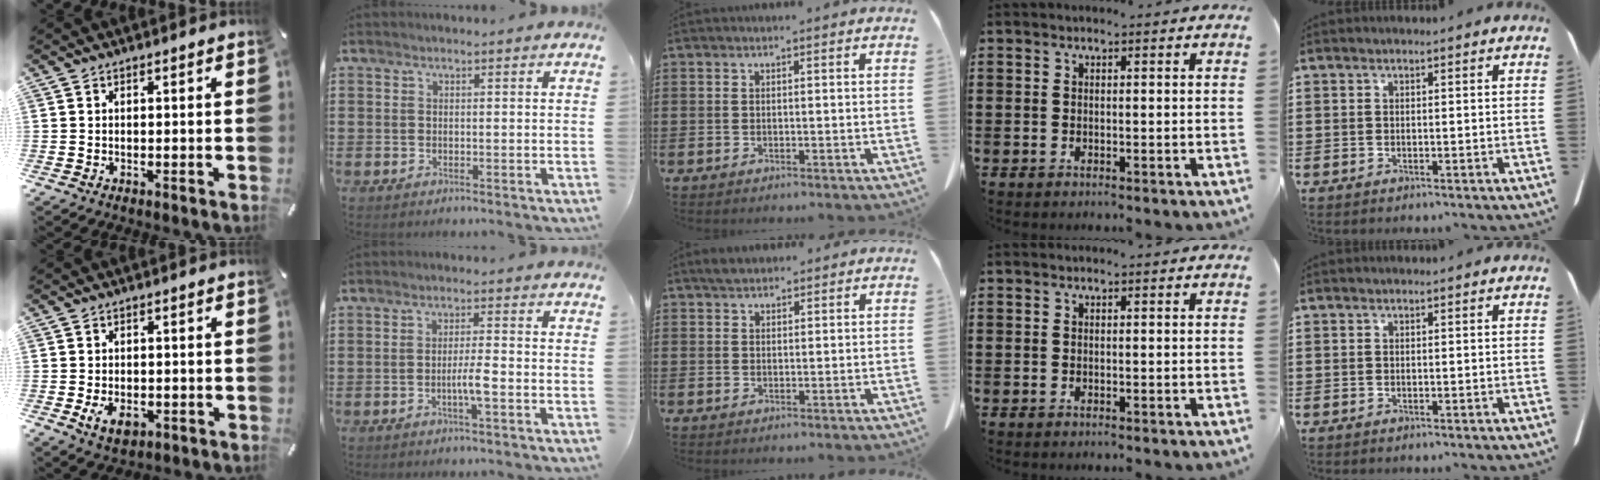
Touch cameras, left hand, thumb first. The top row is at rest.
{"thumb": {"total": 4.1, "force": [-1.2, 2.7, 2.8], "torque": [-0.052, -0.001, -0.024]}, "index": {"total": 3.6, "force": [-1.2, 0.1, 3.3], "torque": [-0.067, -0.005, -0.026]}, "middle": {"total": 2.1, "force": [1.9, 0.7, 0.6], "torque": [-0.018, 0.004, 0.037]}}